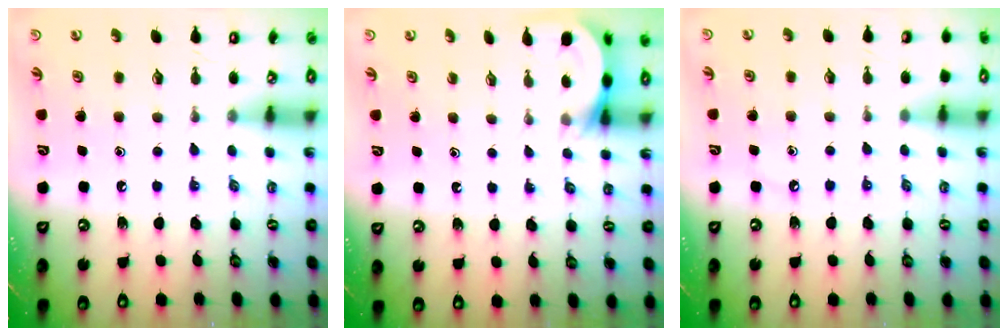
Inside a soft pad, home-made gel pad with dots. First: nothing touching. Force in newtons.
{"total": 4.1, "press": 4.0, "slide": 0.4}
{"total": 2.7, "press": 2.7, "slide": 0.3}